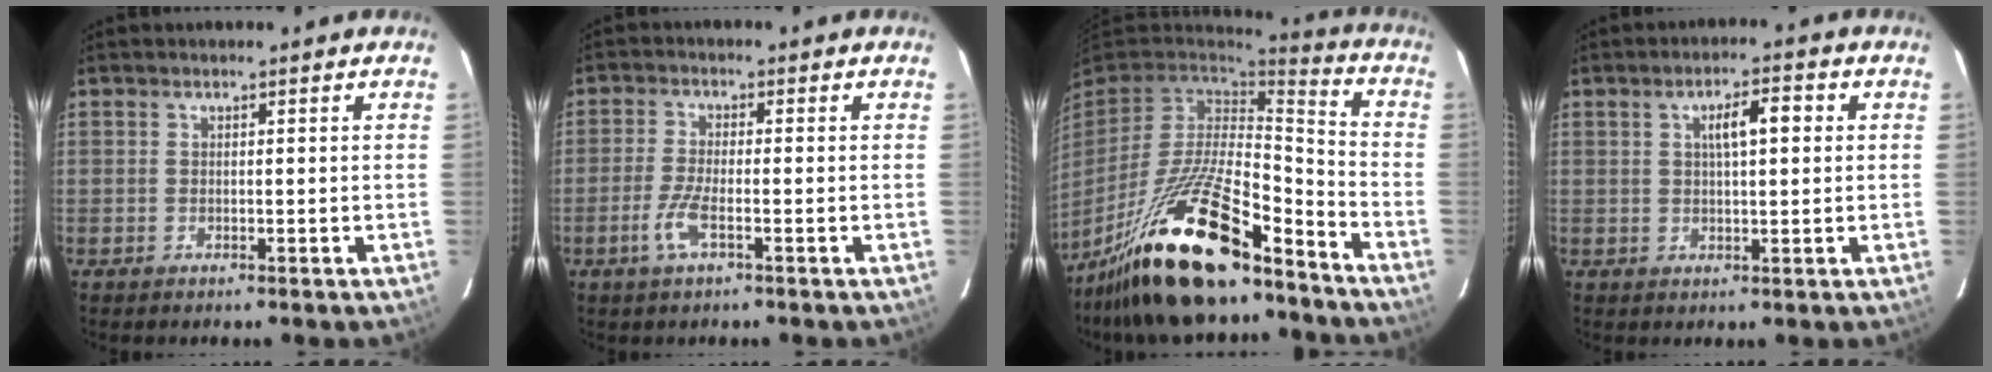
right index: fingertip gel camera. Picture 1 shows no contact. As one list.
[{"total": 4.1, "force": [-1.9, 0.7, 3.5], "torque": [-0.079, -0.003, -0.039]}, {"total": 22.7, "force": [-16.3, 4.9, 15.1], "torque": [-0.282, -0.023, -0.289]}, {"total": 5.0, "force": [1.2, 1.1, 4.7], "torque": [-0.081, 0.014, 0.021]}]